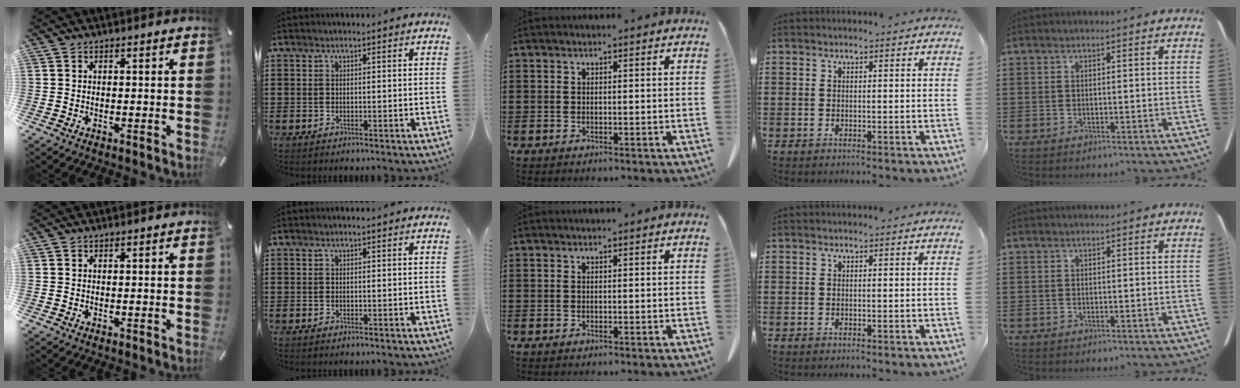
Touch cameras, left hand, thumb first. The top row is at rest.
{}